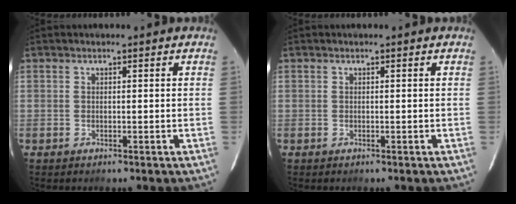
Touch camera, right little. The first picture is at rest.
{"total": 0.0}